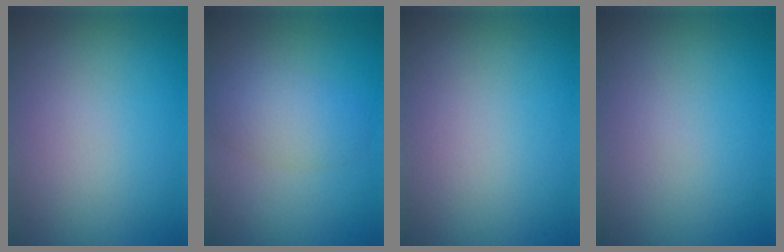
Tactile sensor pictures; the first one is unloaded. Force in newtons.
{"total": 3.2, "press": 3.2, "slide": 0.0}
{"total": 0.0}
{"total": 0.0}